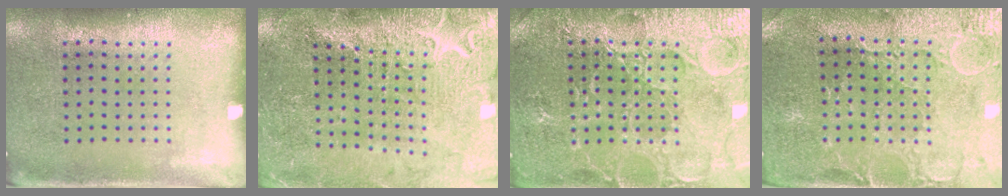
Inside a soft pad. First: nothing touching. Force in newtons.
{"total": 3.1, "press": 3.1, "slide": 0.4}
{"total": 4.7, "press": 4.6, "slide": 0.6}
{"total": 1.1, "press": 1.0, "slide": 0.4}